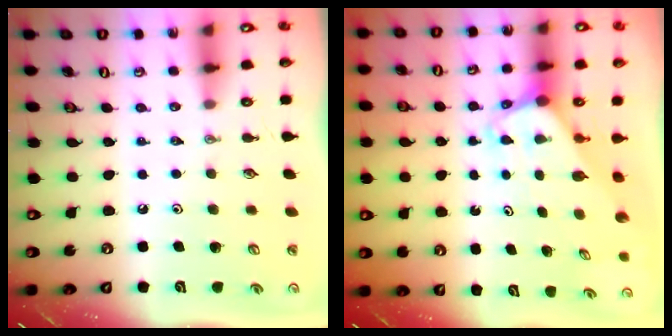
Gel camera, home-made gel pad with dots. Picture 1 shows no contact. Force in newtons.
{"total": 2.1, "press": 2.1, "slide": 0.1}